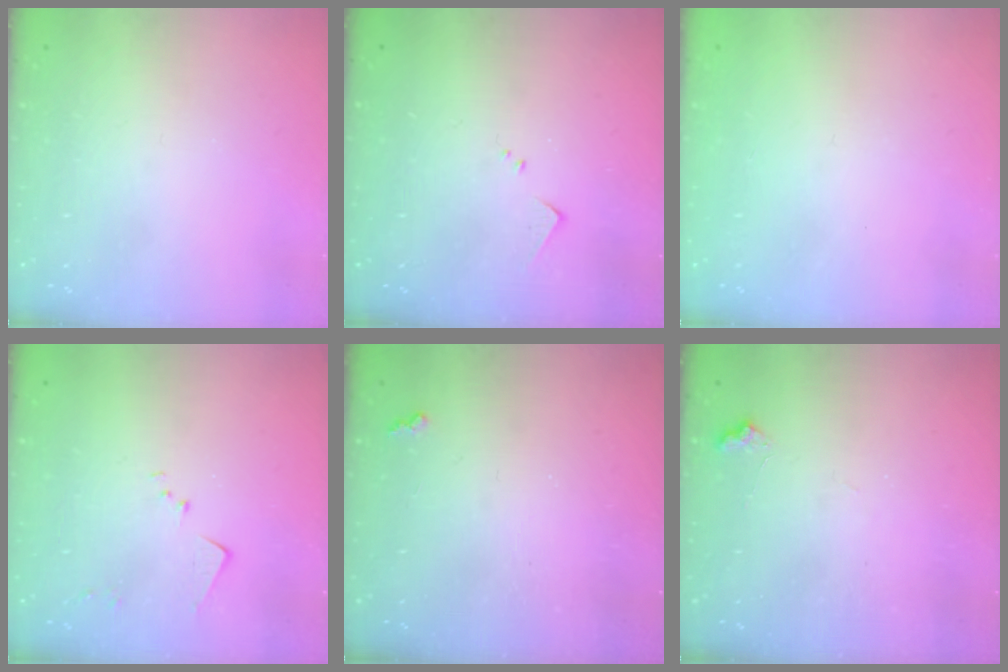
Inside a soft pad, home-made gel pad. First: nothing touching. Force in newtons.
{"total": 5.7, "press": 5.6, "slide": 0.4}
{"total": 1.5, "press": 1.3, "slide": 0.9}
{"total": 6.4, "press": 6.3, "slide": 0.8}
{"total": 2.7, "press": 2.7, "slide": 0.5}
{"total": 5.3, "press": 5.3, "slide": 0.6}